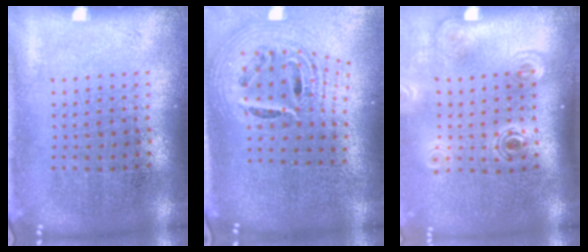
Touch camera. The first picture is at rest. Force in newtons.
{"total": 2.3, "press": 1.6, "slide": 1.7}
{"total": 1.9, "press": 1.3, "slide": 1.4}